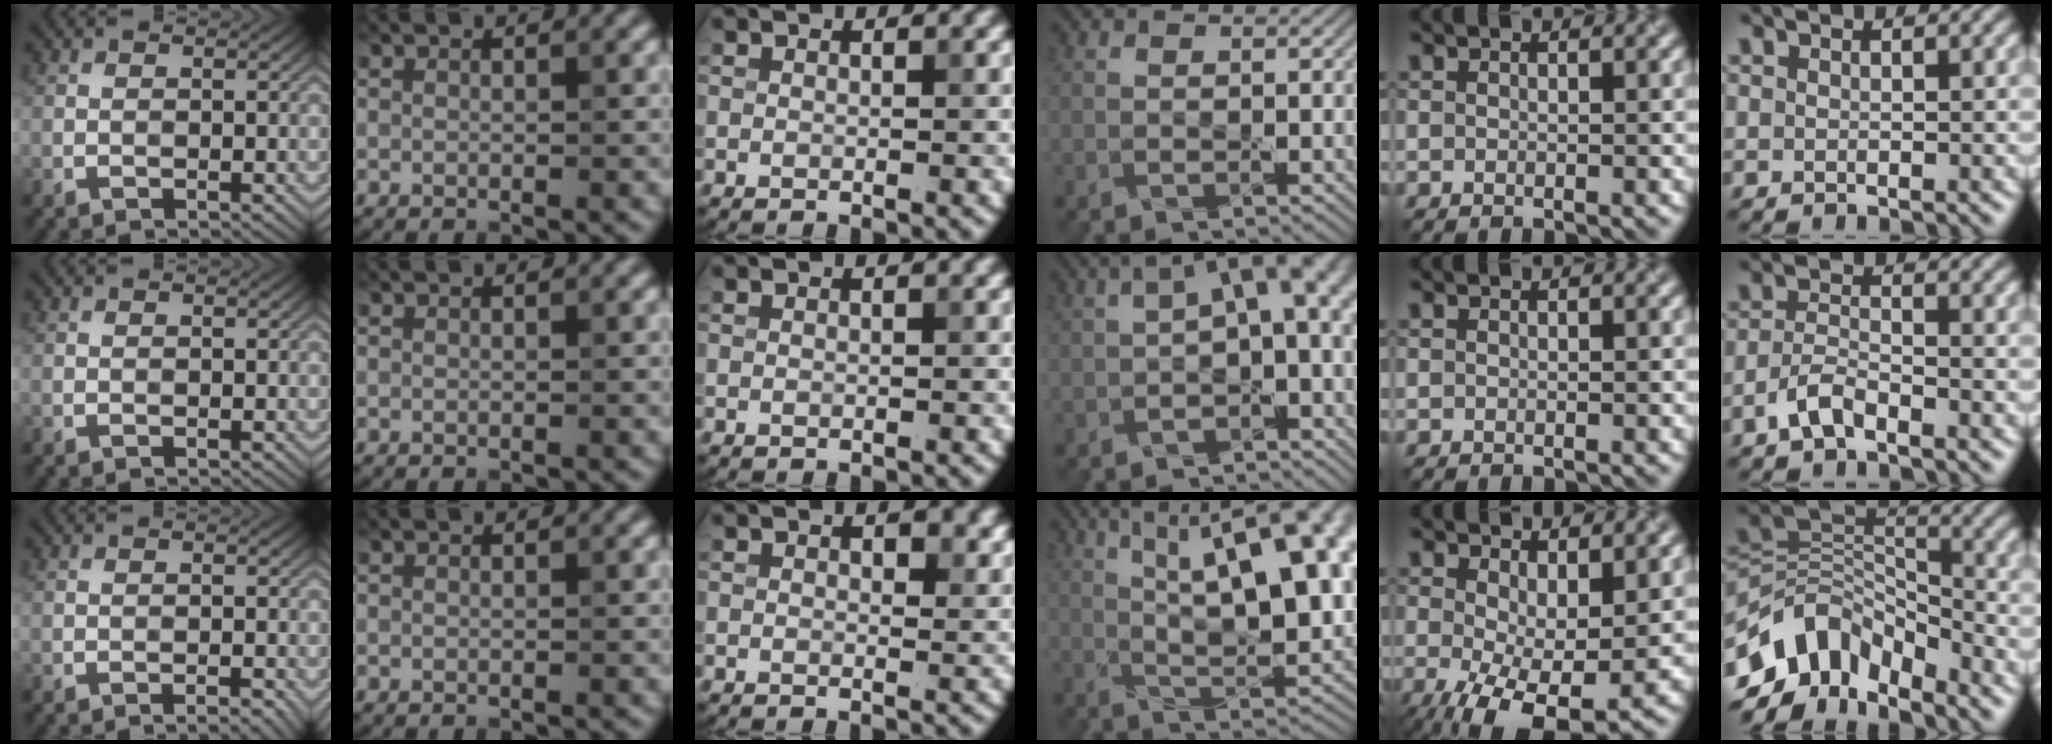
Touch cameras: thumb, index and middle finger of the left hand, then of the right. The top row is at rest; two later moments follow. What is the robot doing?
{"motion": "pour", "object": "sugar"}